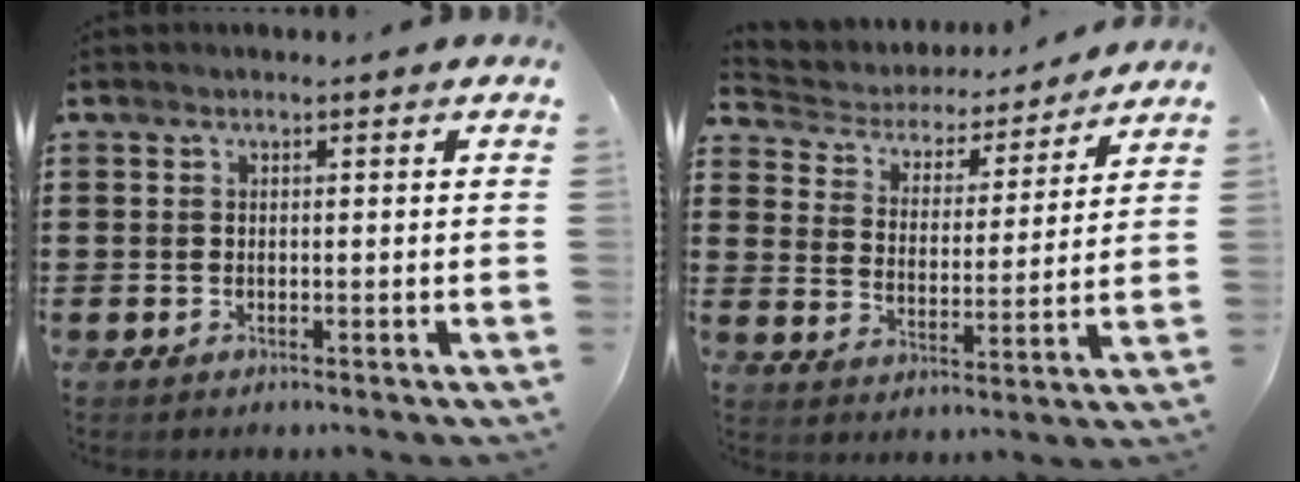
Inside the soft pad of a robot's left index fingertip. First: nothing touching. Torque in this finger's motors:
{"motor_torque": [0.02, 0.00, 0.12, 0.01]}